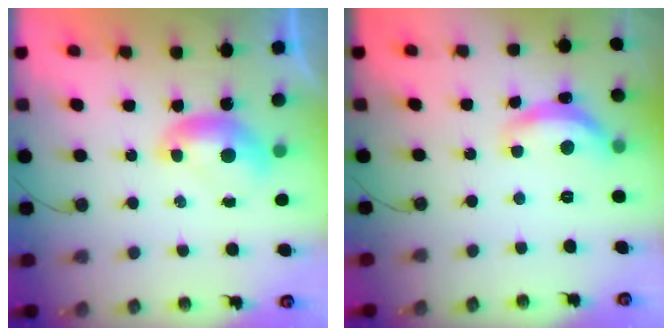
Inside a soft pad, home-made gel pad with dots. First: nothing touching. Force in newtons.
{"total": 6.7, "press": 6.7, "slide": 0.7}